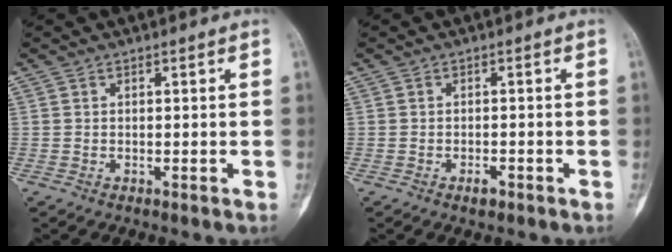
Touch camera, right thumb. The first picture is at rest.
{"total": 1.7, "force": [-1.1, 0.7, 1.1], "torque": [-0.019, 0.004, -0.017]}